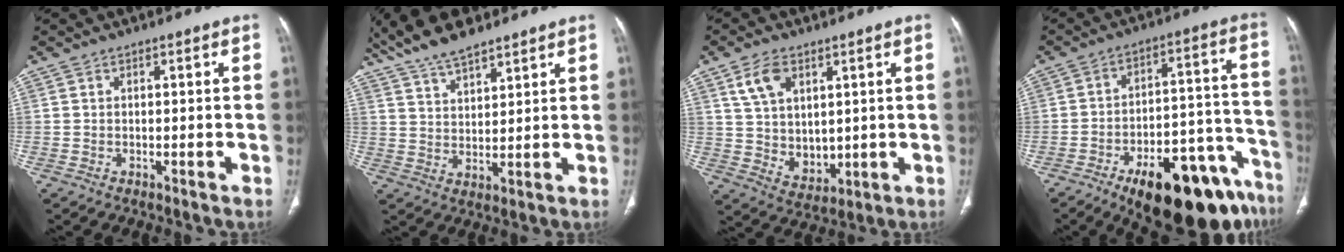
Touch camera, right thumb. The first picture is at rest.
{"total": 11.3, "force": [9.0, 3.5, 5.7], "torque": [-0.095, -0.030, 0.170]}
{"total": 10.0, "force": [4.2, 6.6, 6.2], "torque": [-0.092, -0.024, 0.095]}
{"total": 24.2, "force": [-15.2, 9.2, 16.4], "torque": [-0.143, 0.090, -0.215]}